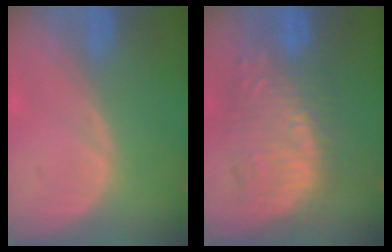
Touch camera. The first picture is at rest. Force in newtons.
{"total": 10.7, "press": 10.4, "slide": 2.4}